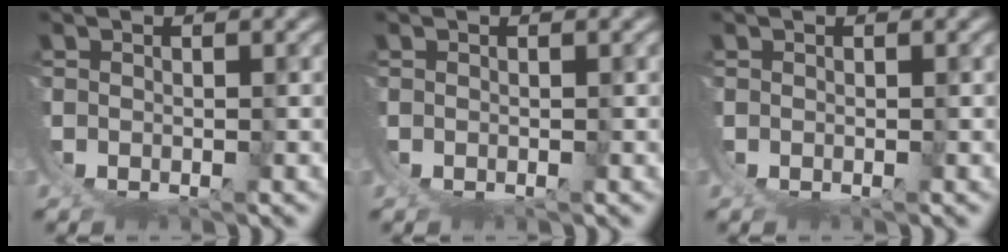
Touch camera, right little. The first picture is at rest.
{"total": 0.0}
{"total": 0.0}